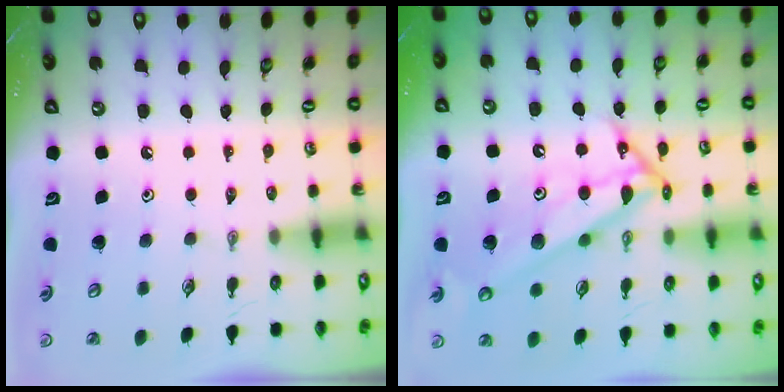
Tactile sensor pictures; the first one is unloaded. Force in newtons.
{"total": 10.7, "press": 10.7, "slide": 0.5}